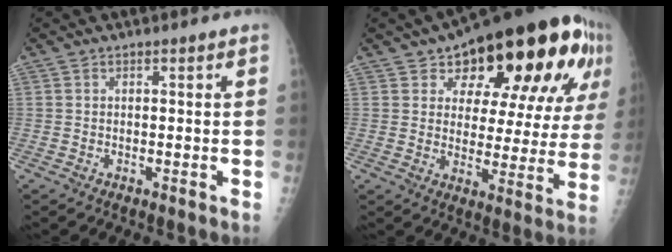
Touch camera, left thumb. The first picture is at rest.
{"total": 24.5, "force": [13.1, 11.8, 17.1], "torque": [-0.205, -0.014, 0.178]}